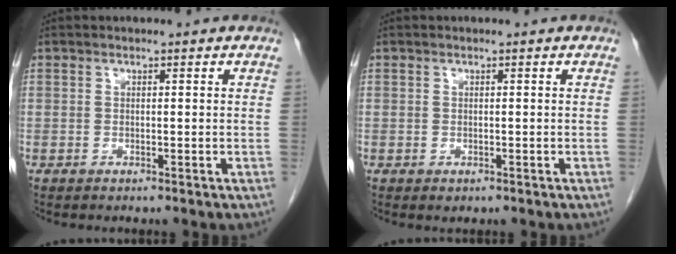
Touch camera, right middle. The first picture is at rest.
{"total": 0.0}